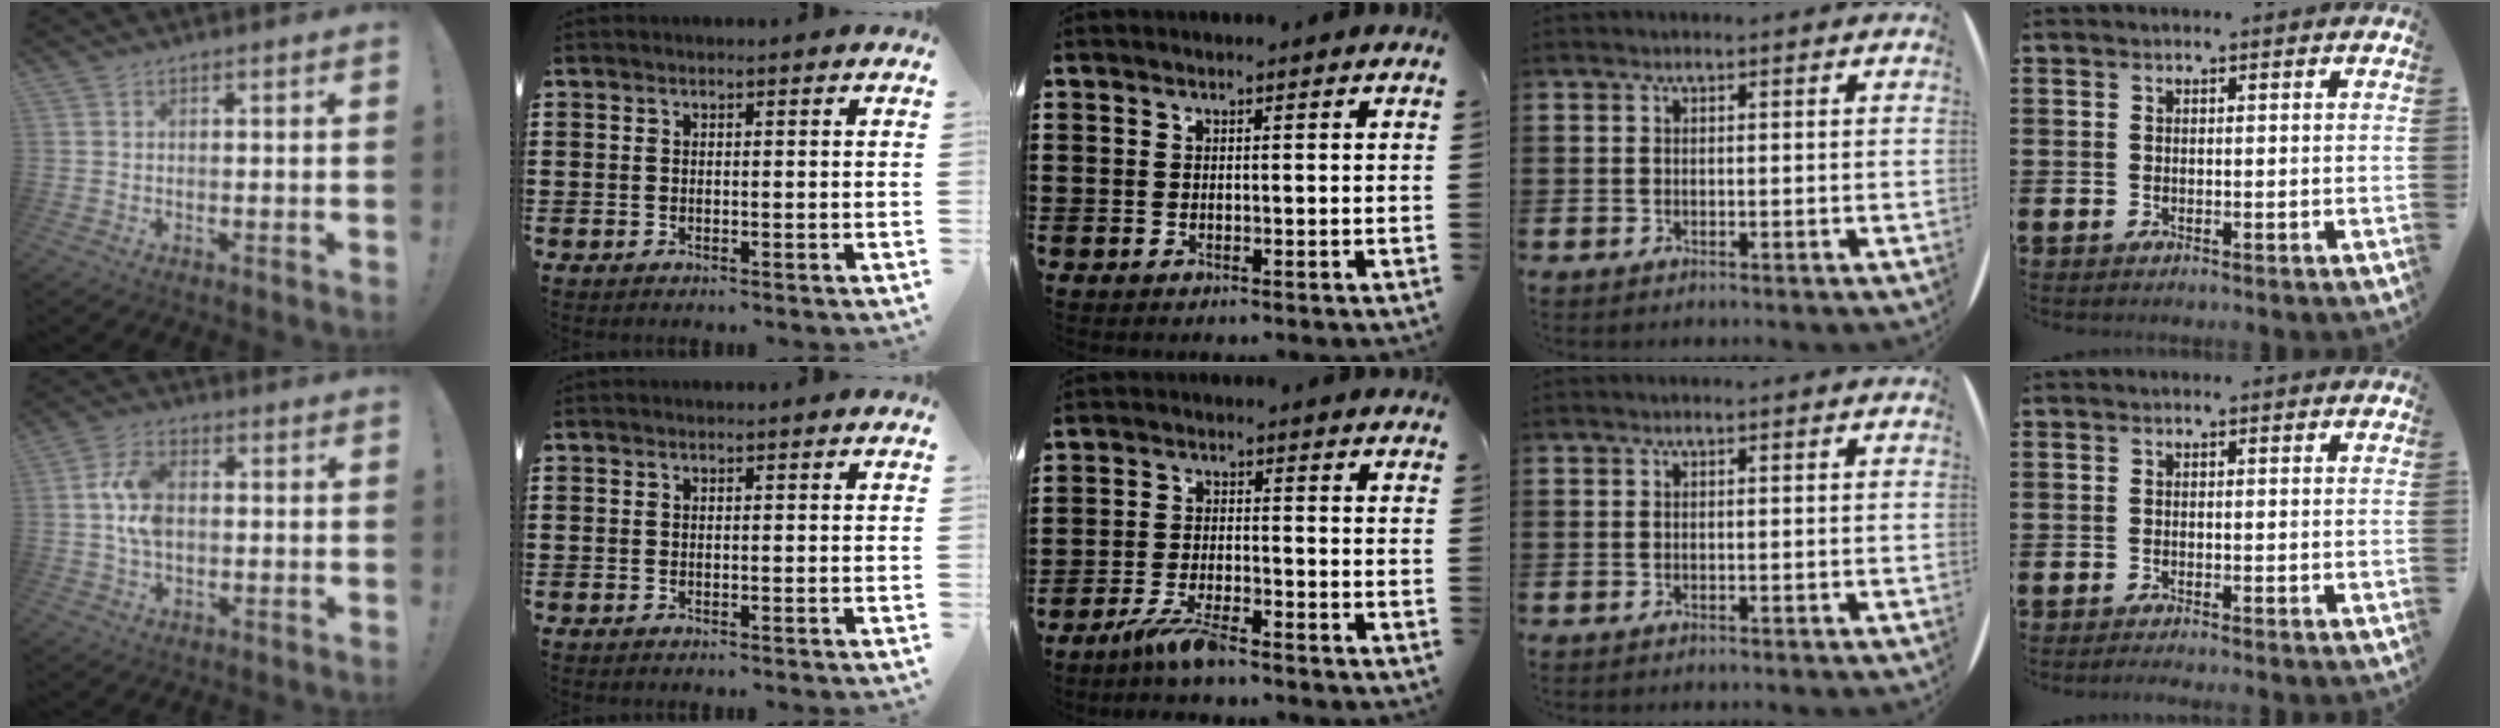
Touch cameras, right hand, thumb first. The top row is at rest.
{"thumb": {"total": 9.5, "force": [0.4, 6.3, 7.1], "torque": [-0.139, 0.013, 0.011]}, "middle": {"total": 4.9, "force": [-4.0, 0.2, 2.9], "torque": [-0.072, -0.012, -0.078]}, "little": {"total": 0.5, "force": [-0.5, -0.1, 0.3], "torque": [-0.004, -0.003, -0.009]}}